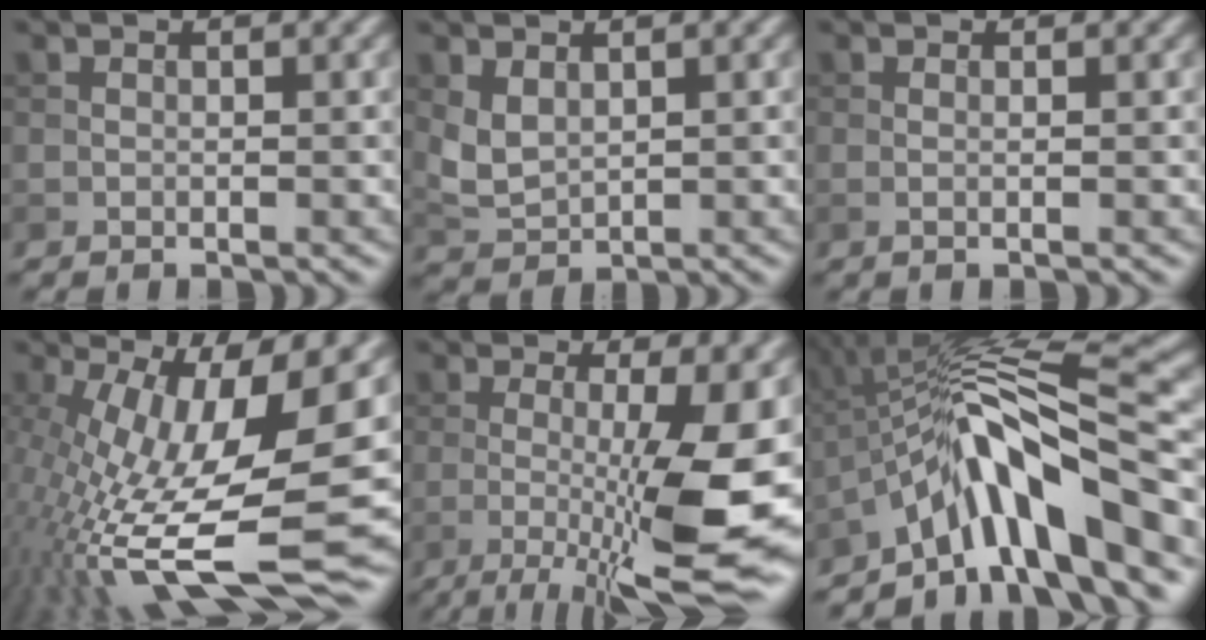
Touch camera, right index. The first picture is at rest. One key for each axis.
{"total": 2.6, "fx": 0.9, "fy": 1.7, "fz": 1.8, "tx": -0.046, "ty": -0.004, "tz": 0.026}
{"total": 0.7, "fx": 0.0, "fy": 0.2, "fz": 0.7, "tx": -0.011, "ty": 0.000, "tz": -0.003}
{"total": 17.5, "fx": -2.6, "fy": 6.0, "fz": 16.2, "tx": -0.300, "ty": -0.016, "tz": -0.044}
{"total": 13.3, "fx": -1.9, "fy": 3.0, "fz": 12.8, "tx": -0.180, "ty": -0.014, "tz": -0.023}
{"total": 11.1, "fx": -5.3, "fy": 2.2, "fz": 9.5, "tx": -0.140, "ty": 0.020, "tz": -0.093}